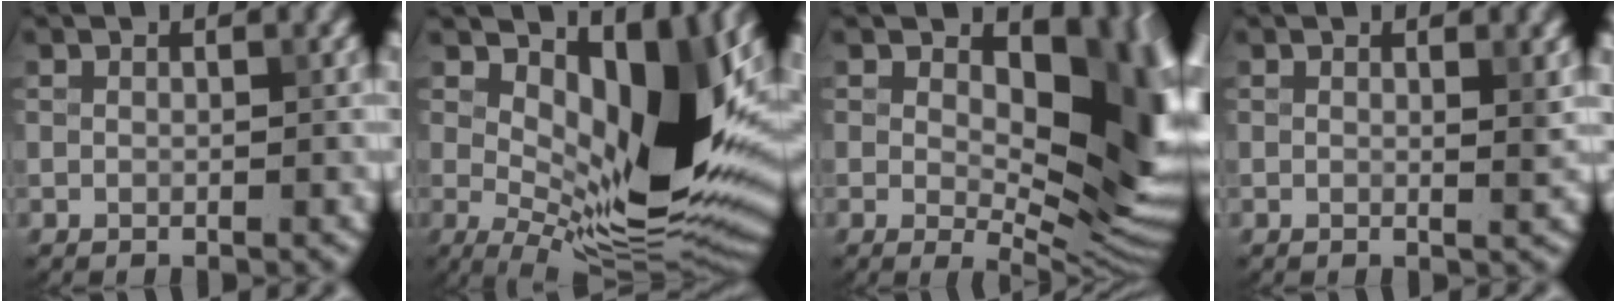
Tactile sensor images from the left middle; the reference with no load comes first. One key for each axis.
{"total": 11.5, "fx": 3.3, "fy": 4.6, "fz": 10.1, "tx": -0.157, "ty": -0.023, "tz": 0.068}
{"total": 13.8, "fx": 2.4, "fy": 7.4, "fz": 11.4, "tx": -0.135, "ty": -0.012, "tz": 0.043}
{"total": 1.2, "fx": 0.5, "fy": 0.2, "fz": 1.1, "tx": -0.012, "ty": -0.002, "tz": 0.003}